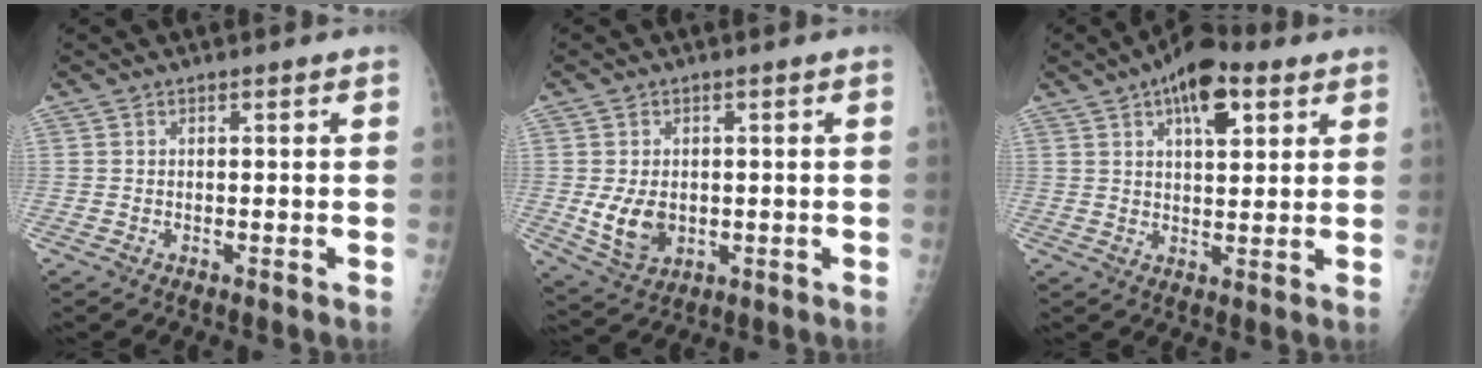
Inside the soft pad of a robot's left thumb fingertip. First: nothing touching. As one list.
[{"total": 7.3, "force": [-0.7, 5.4, 4.9], "torque": [-0.069, -0.006, 0.003]}, {"total": 10.3, "force": [5.1, 4.7, 7.7], "torque": [-0.094, -0.007, 0.075]}]